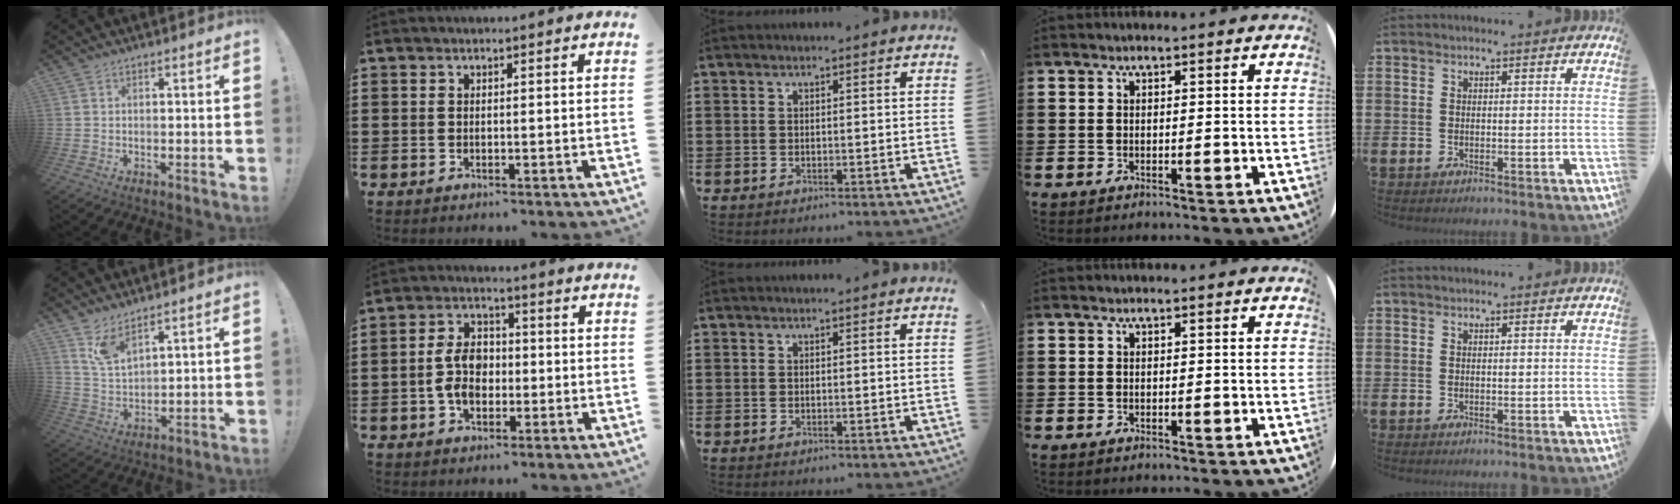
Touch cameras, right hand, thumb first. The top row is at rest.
{"thumb": {"total": 7.4, "force": [5.9, 2.5, 3.7], "torque": [-0.077, -0.030, 0.112]}, "index": {"total": 6.5, "force": [-1.1, 4.3, 4.8], "torque": [-0.114, 0.001, -0.024]}}